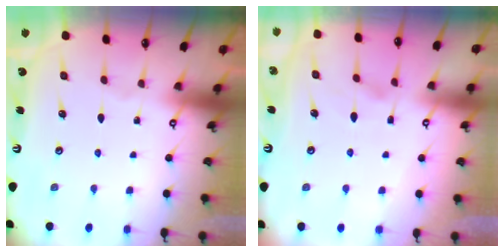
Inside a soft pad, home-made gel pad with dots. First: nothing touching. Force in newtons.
{"total": 1.2, "press": 0.7, "slide": 0.9}